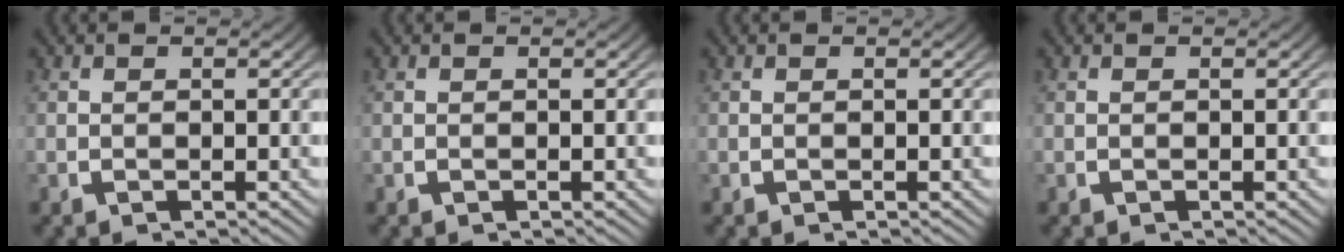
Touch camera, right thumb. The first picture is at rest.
{"total": 0.0}
{"total": 0.0}
{"total": 0.0}